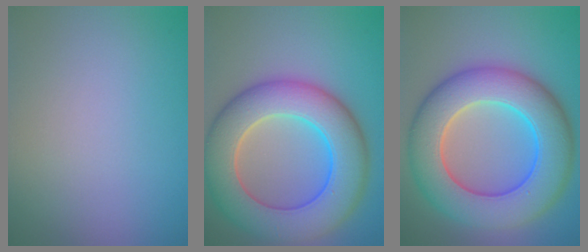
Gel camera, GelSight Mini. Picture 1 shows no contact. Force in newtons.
{"total": 10.9, "press": 10.9, "slide": 0.4}
{"total": 11.4, "press": 11.4, "slide": 0.3}